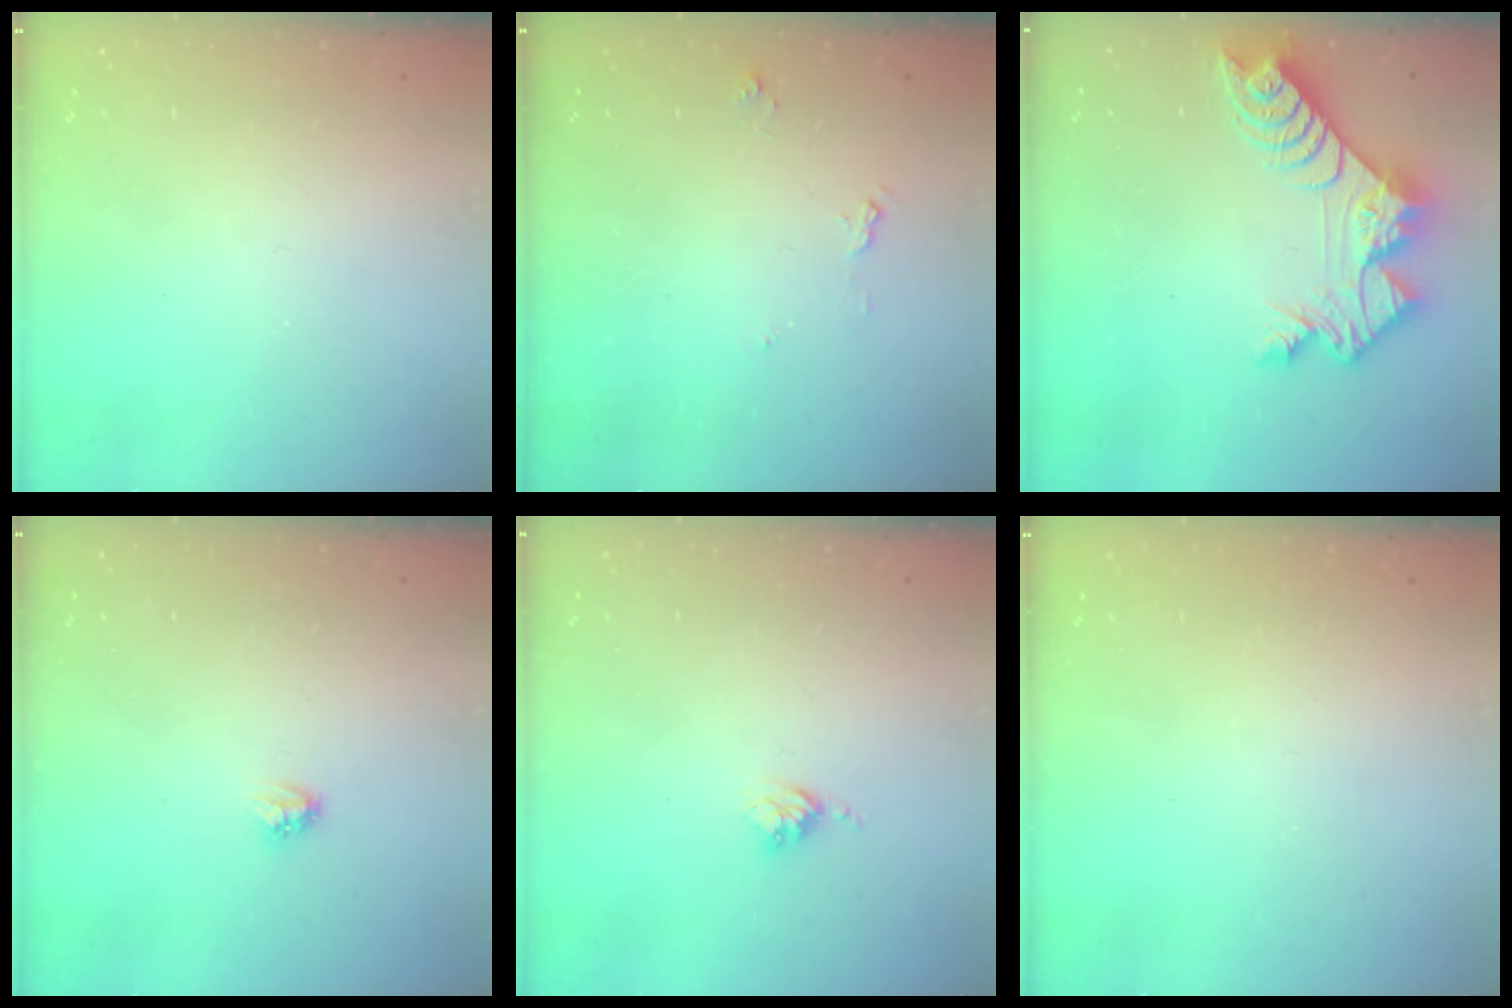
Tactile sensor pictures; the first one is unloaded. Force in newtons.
{"total": 5.4, "press": 5.4, "slide": 0.6}
{"total": 11.8, "press": 11.7, "slide": 0.8}
{"total": 2.8, "press": 2.8, "slide": 0.3}
{"total": 3.4, "press": 3.4, "slide": 0.4}
{"total": 0.0}